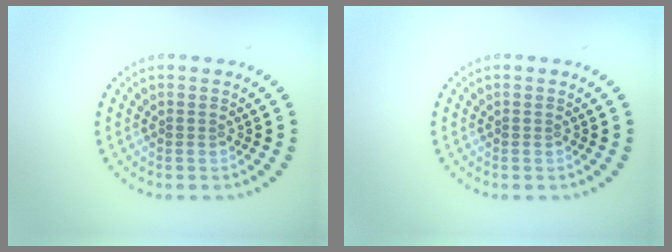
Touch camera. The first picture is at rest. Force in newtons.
{"total": 0.0}